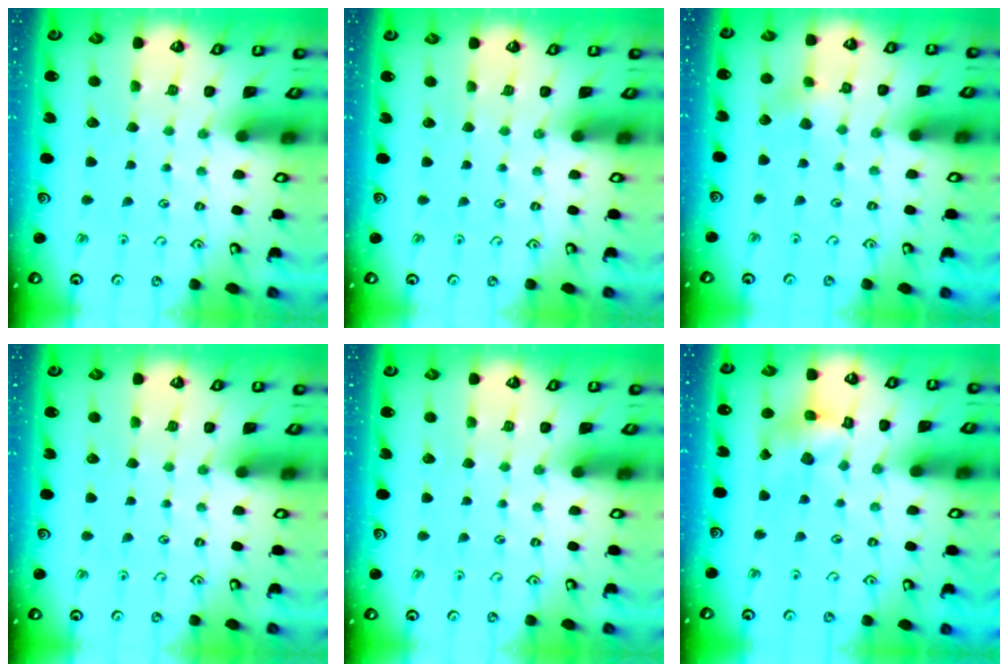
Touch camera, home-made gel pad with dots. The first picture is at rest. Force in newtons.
{"total": 0.0}
{"total": 3.9, "press": 3.8, "slide": 1.1}
{"total": 0.0}
{"total": 0.0}
{"total": 9.4, "press": 9.4, "slide": 0.9}